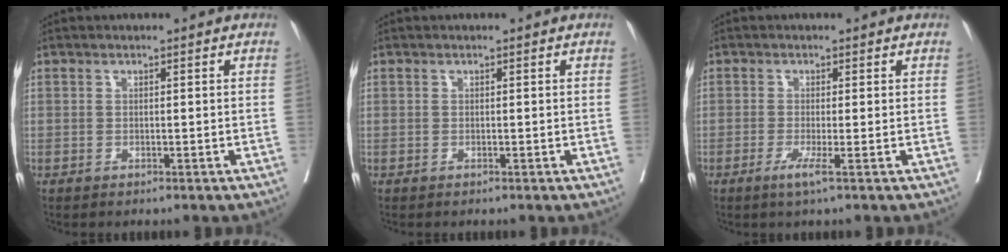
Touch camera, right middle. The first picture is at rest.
{"total": 0.0}
{"total": 2.3, "force": [-0.7, -1.2, 1.8], "torque": [-0.031, -0.007, -0.016]}